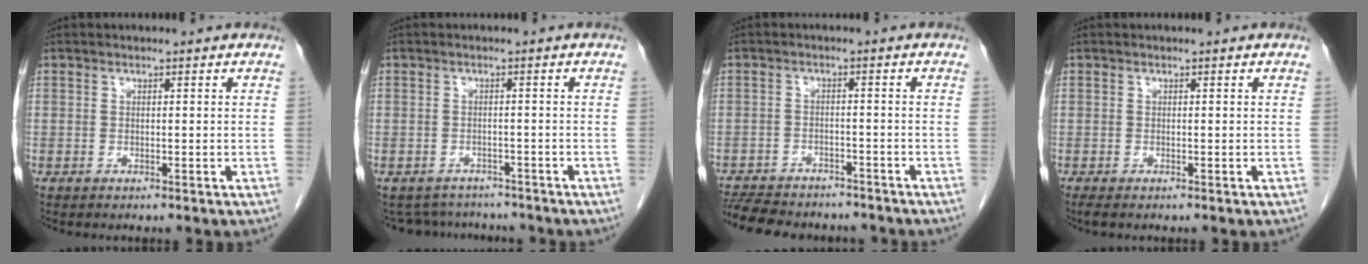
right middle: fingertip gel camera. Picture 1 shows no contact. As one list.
[{"total": 6.5, "force": [-6.0, 2.5, 0.4], "torque": [-0.004, 0.009, -0.078]}, {"total": 13.5, "force": [-11.9, 4.4, 4.7], "torque": [-0.104, -0.001, -0.162]}, {"total": 0.8, "force": [-0.7, 0.1, 0.5], "torque": [-0.008, -0.003, -0.010]}]